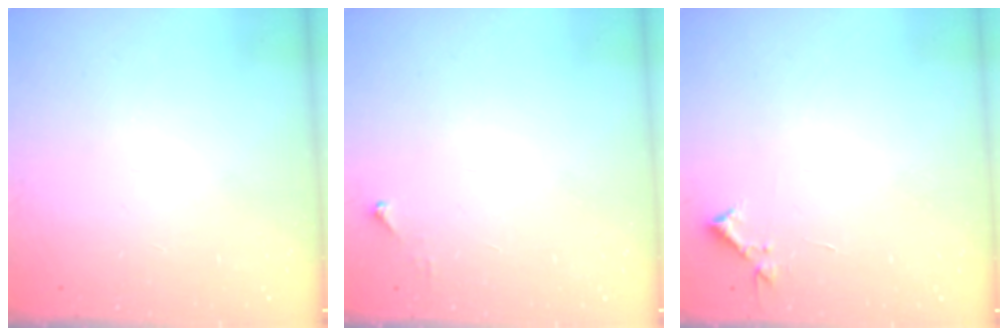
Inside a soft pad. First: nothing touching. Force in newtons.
{"total": 3.5, "press": 3.4, "slide": 0.4}
{"total": 3.6, "press": 3.6, "slide": 0.5}